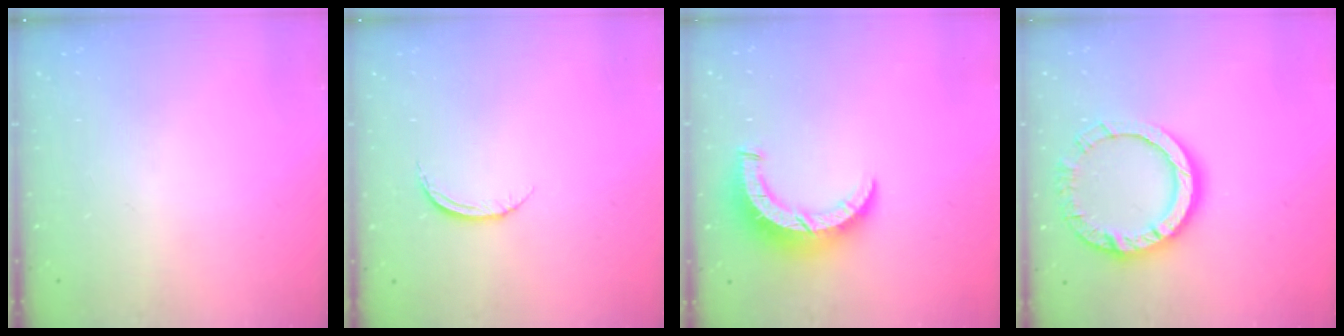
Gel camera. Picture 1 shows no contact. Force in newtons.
{"total": 5.0, "press": 4.9, "slide": 0.6}
{"total": 8.4, "press": 8.4, "slide": 0.7}
{"total": 13.4, "press": 13.4, "slide": 1.4}